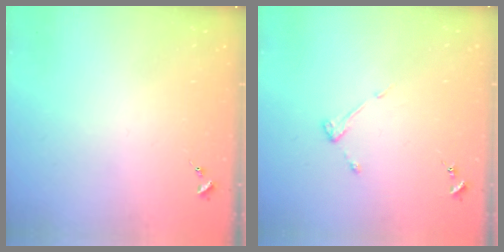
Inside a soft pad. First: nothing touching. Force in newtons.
{"total": 4.2, "press": 4.2, "slide": 0.4}